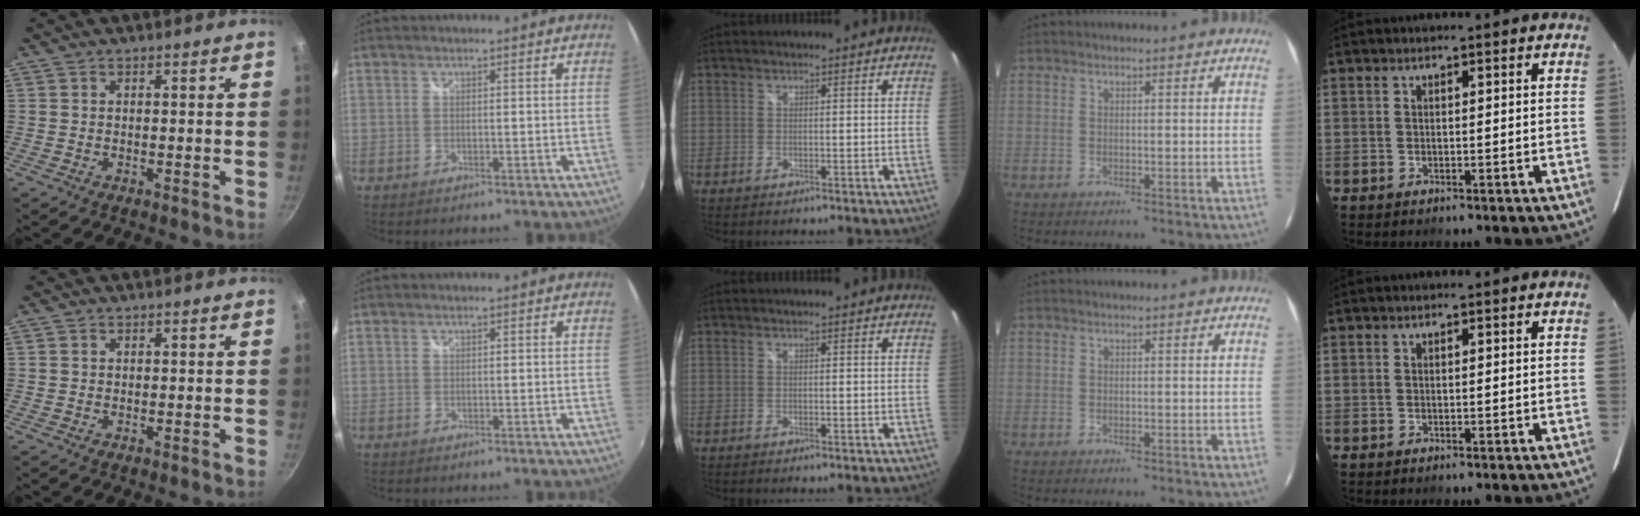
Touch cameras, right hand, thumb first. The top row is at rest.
{"middle": {"total": 0.5, "force": [0.0, 0.2, 0.5], "torque": [-0.007, 0.001, -0.002]}}